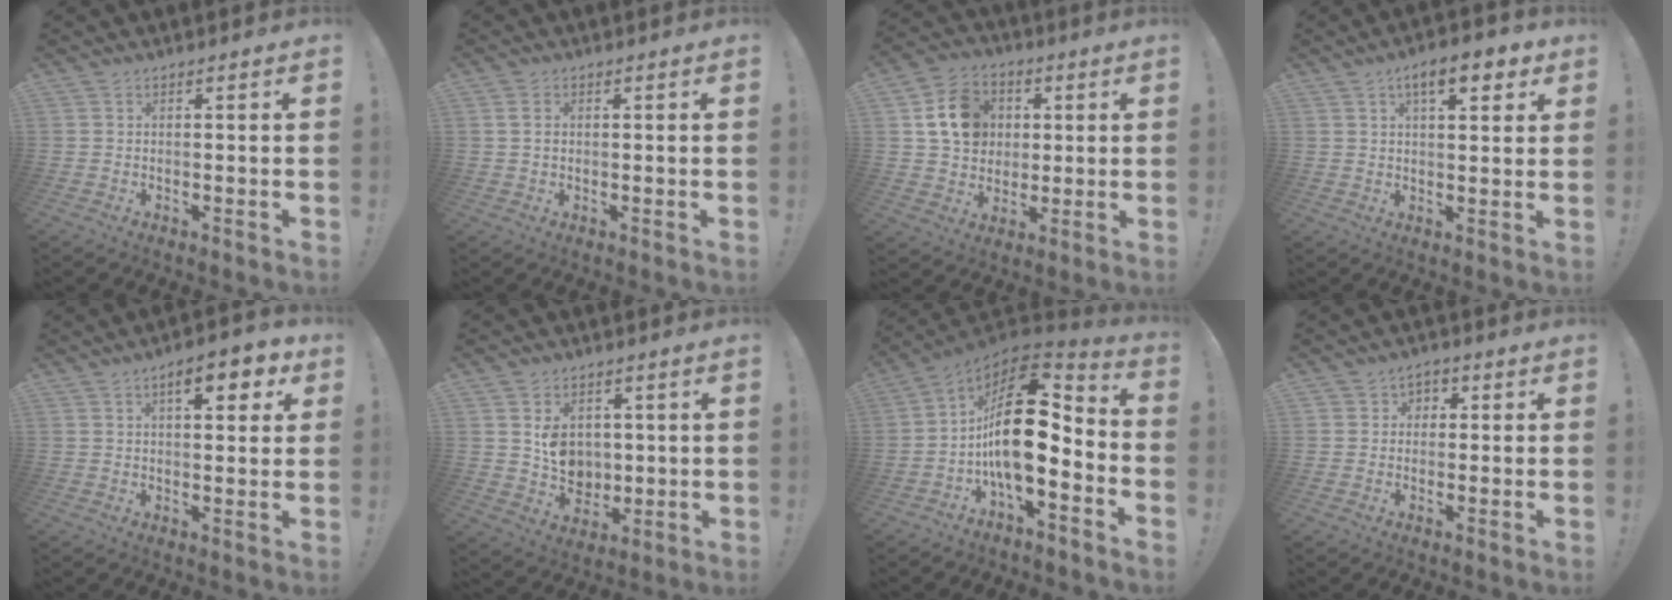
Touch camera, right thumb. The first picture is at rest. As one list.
[{"total": 2.2, "force": [0.5, 1.7, 1.3], "torque": [-0.023, 0.006, 0.007]}, {"total": 14.3, "force": [3.6, 12.0, 7.0], "torque": [-0.094, 0.002, 0.079]}, {"total": 8.7, "force": [4.3, 3.3, 6.8], "torque": [-0.088, -0.011, 0.068]}, {"total": 8.6, "force": [3.8, 3.4, 6.9], "torque": [-0.082, -0.009, 0.057]}, {"total": 8.5, "force": [1.8, 7.5, 3.6], "torque": [-0.041, -0.011, 0.042]}, {"total": 20.0, "force": [-0.2, 9.7, 17.5], "torque": [-0.294, 0.005, 0.001]}, {"total": 3.1, "force": [-0.6, 3.0, 0.7], "torque": [-0.012, 0.008, -0.012]}]